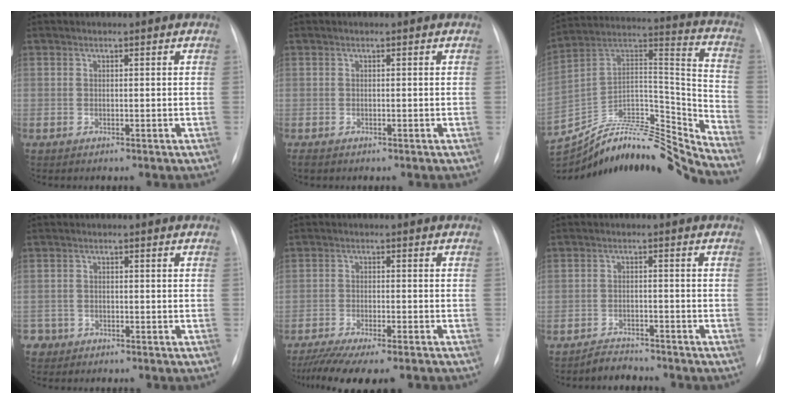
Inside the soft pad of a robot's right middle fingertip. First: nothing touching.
{"total": 1.1, "force": [-0.8, 0.5, 0.5], "torque": [-0.011, -0.001, -0.009]}
{"total": 25.4, "force": [-24.2, 1.2, 7.7], "torque": [-0.149, 0.036, -0.394]}
{"total": 2.1, "force": [-1.4, 1.5, -0.5], "torque": [0.004, 0.008, -0.028]}
{"total": 12.3, "force": [-10.2, 1.7, 6.6], "torque": [-0.100, -0.016, -0.152]}
{"total": 3.3, "force": [-3.2, 1.0, -0.2], "torque": [0.000, -0.005, -0.051]}